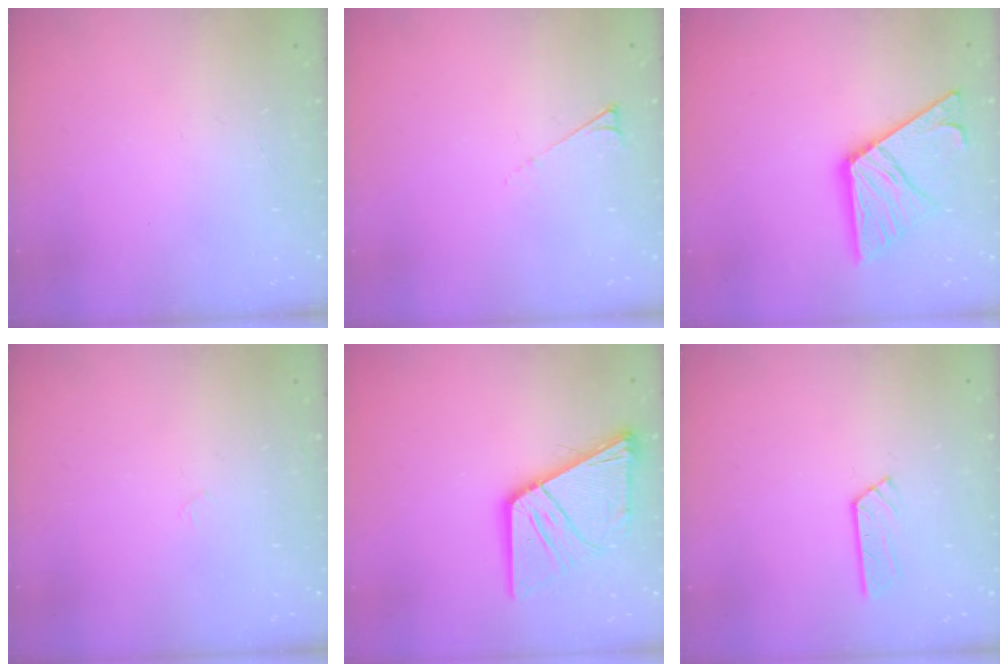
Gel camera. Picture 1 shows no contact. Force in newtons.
{"total": 3.7, "press": 3.6, "slide": 0.6}
{"total": 17.5, "press": 17.4, "slide": 1.7}
{"total": 2.8, "press": 2.8, "slide": 0.5}
{"total": 16.9, "press": 16.8, "slide": 2.0}
{"total": 3.2, "press": 3.2, "slide": 0.4}